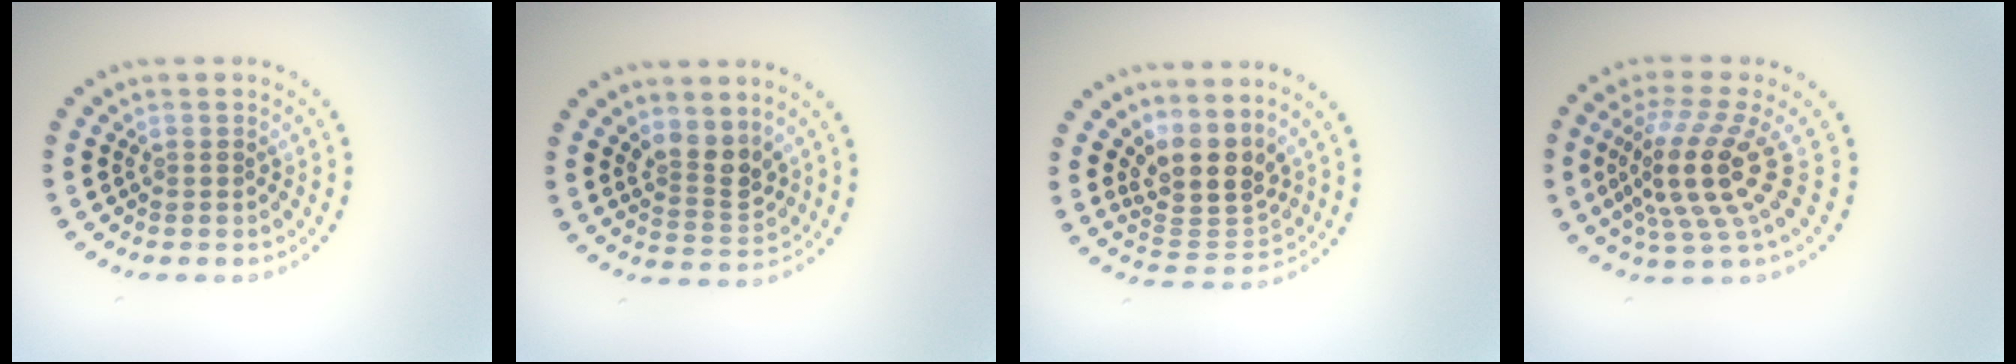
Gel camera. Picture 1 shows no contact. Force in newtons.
{"total": 3.0, "press": 2.6, "slide": 1.5}
{"total": 4.2, "press": 3.4, "slide": 2.5}
{"total": 5.5, "press": 4.0, "slide": 3.8}